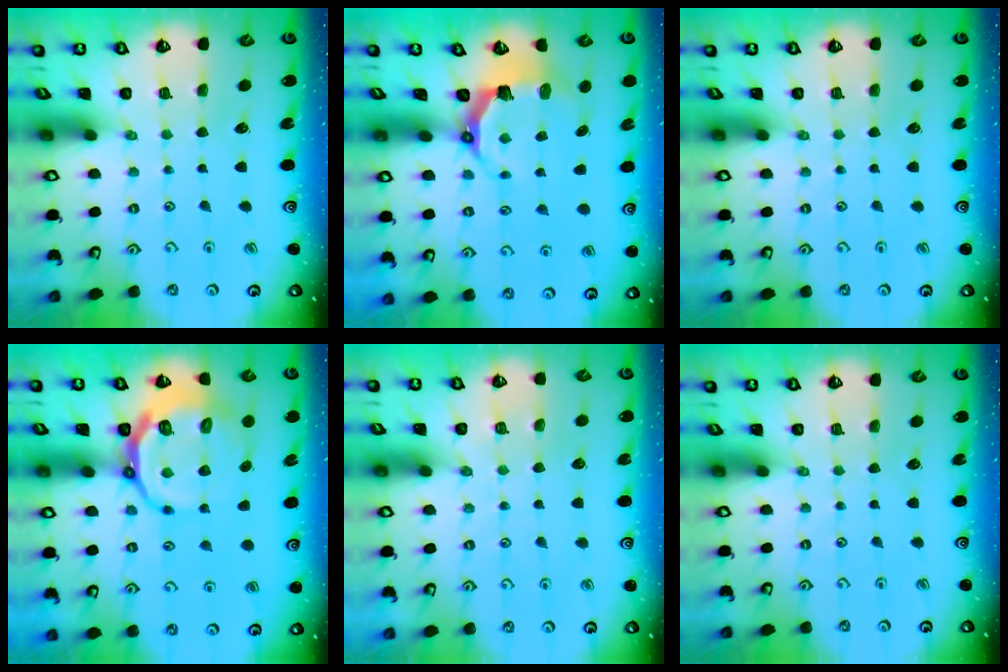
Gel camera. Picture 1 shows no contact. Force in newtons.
{"total": 6.0, "press": 4.3, "slide": 4.2}
{"total": 0.0}
{"total": 14.9, "press": 14.6, "slide": 3.1}
{"total": 5.0, "press": 5.0, "slide": 0.6}
{"total": 0.0}